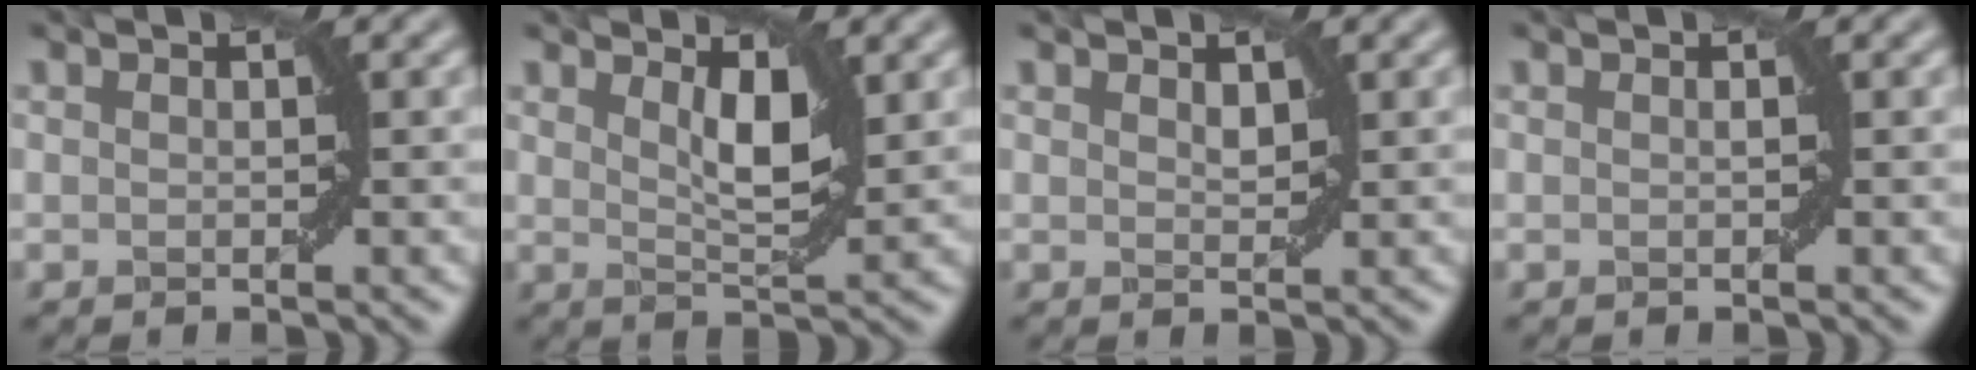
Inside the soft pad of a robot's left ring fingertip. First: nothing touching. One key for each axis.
{"total": 3.2, "fx": 1.4, "fy": 0.9, "fz": 2.7, "tx": -0.046, "ty": -0.008, "tz": 0.026}
{"total": 1.0, "fx": 0.6, "fy": 0.5, "fz": 0.6, "tx": -0.008, "ty": -0.002, "tz": 0.015}
{"total": 0.0}